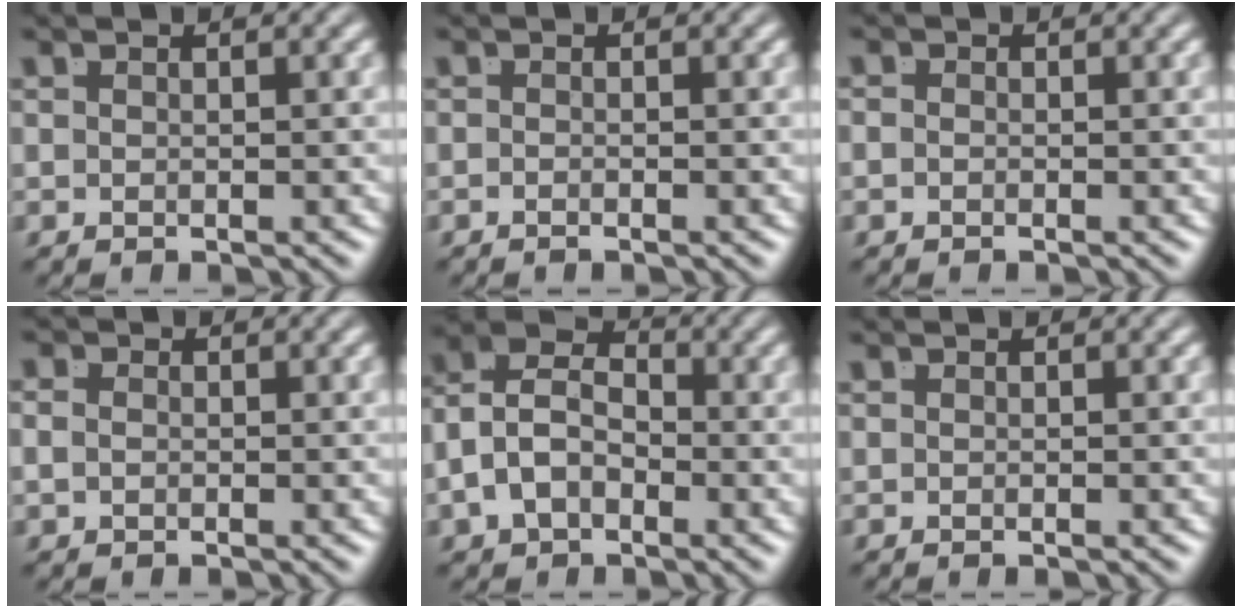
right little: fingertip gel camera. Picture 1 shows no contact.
{"total": 1.1, "force": [-0.7, -0.7, 0.2], "torque": [0.001, -0.002, -0.013]}
{"total": 0.6, "force": [-0.5, -0.1, 0.2], "torque": [-0.004, -0.005, -0.010]}
{"total": 1.2, "force": [-0.4, 0.9, 0.6], "torque": [-0.015, -0.007, -0.004]}
{"total": 8.6, "force": [0.5, 7.0, 5.0], "torque": [-0.108, -0.008, 0.002]}
{"total": 0.0}